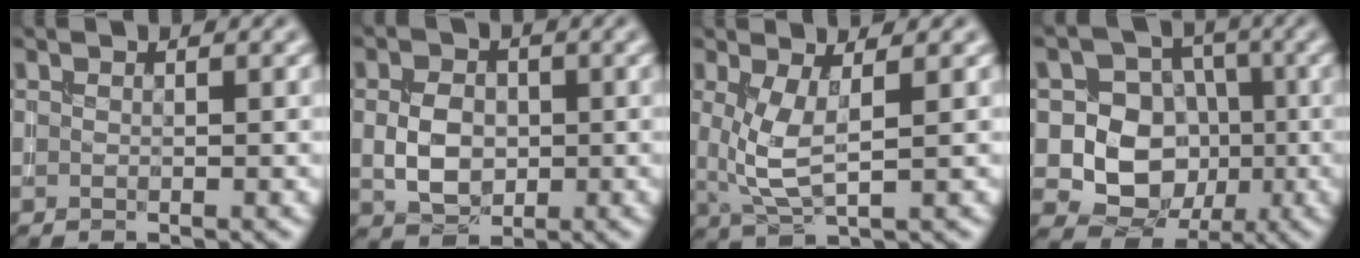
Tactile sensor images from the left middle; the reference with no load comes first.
{"total": 3.9, "force": [-0.1, 2.9, 2.5], "torque": [-0.052, -0.002, -0.004]}
{"total": 3.8, "force": [0.8, 1.2, 3.6], "torque": [-0.081, -0.007, 0.020]}
{"total": 8.5, "force": [-0.8, 7.7, 3.5], "torque": [-0.051, 0.011, -0.034]}